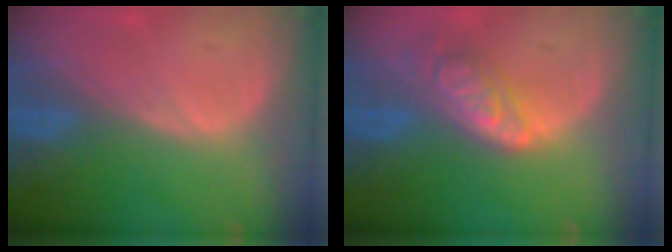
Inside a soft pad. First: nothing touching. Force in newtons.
{"total": 6.3, "press": 5.5, "slide": 3.0}